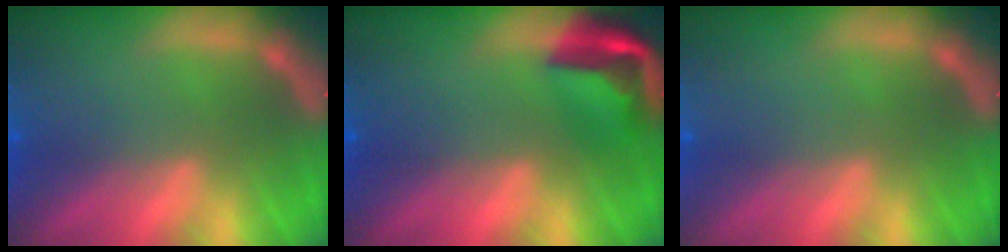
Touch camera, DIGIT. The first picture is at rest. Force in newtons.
{"total": 5.0}
{"total": 0.0}